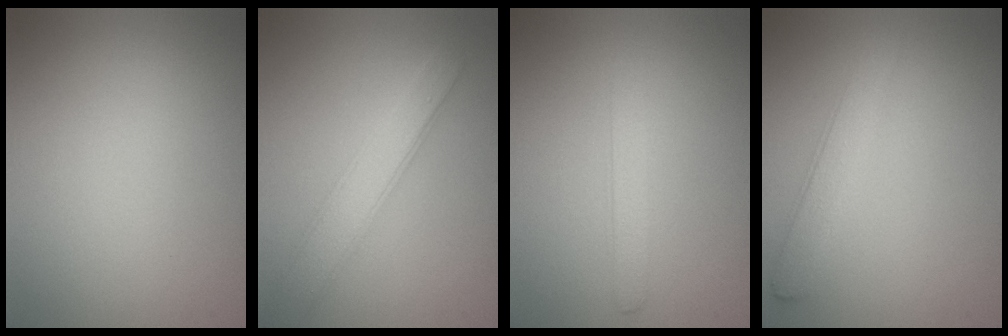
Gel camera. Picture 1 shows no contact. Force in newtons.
{"total": 3.7, "press": 3.7, "slide": 0.0}
{"total": 1.6, "press": 1.6, "slide": 0.0}
{"total": 2.6, "press": 2.6, "slide": 0.1}